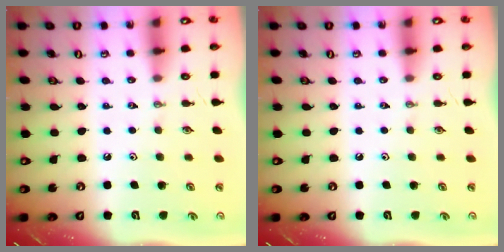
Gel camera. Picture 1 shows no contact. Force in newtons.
{"total": 0.0}